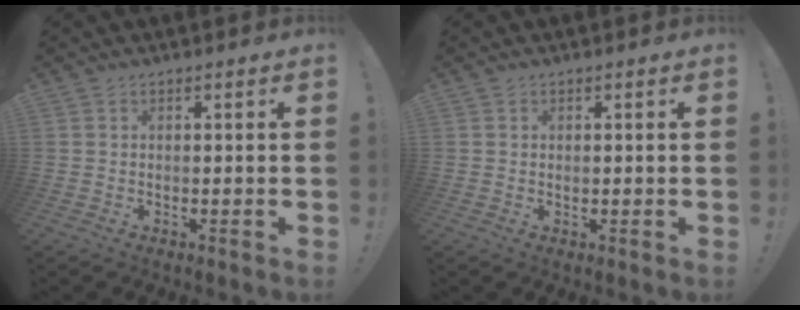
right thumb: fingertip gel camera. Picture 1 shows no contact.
{"total": 0.6, "force": [0.1, 0.6, 0.1], "torque": [-0.002, 0.002, 0.003]}